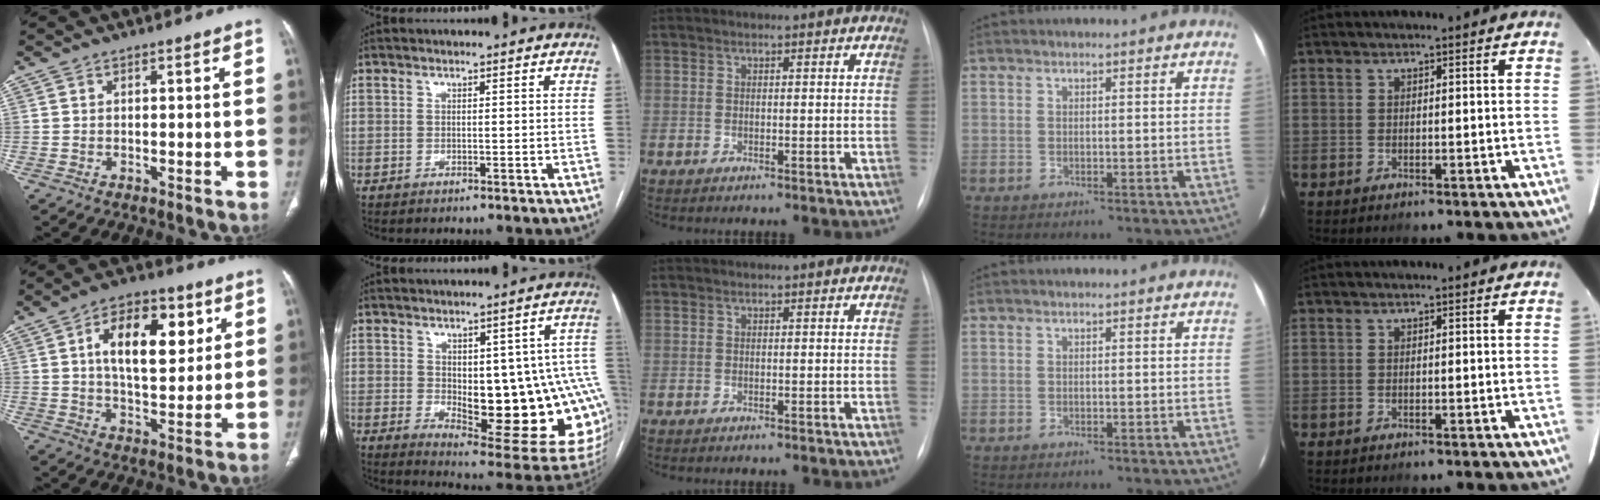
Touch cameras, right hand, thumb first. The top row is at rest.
{"thumb": {"total": 14.5, "force": [4.5, 7.6, 11.5], "torque": [-0.149, -0.010, 0.072]}, "index": {"total": 19.7, "force": [-1.5, 6.4, 18.5], "torque": [-0.168, 0.009, 0.009]}}